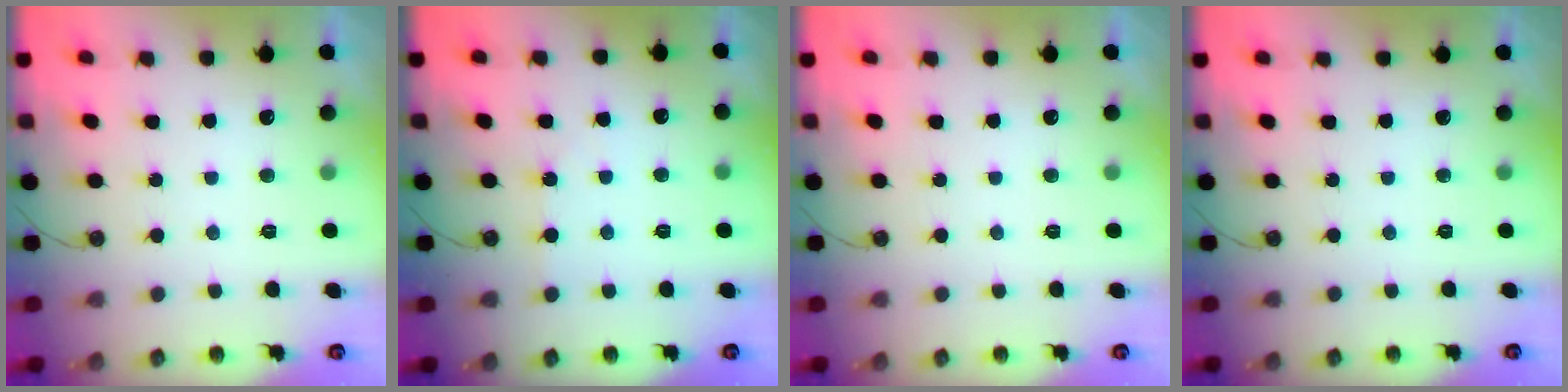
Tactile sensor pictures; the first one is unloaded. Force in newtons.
{"total": 1.5, "press": 1.4, "slide": 0.3}
{"total": 0.0}
{"total": 0.0}